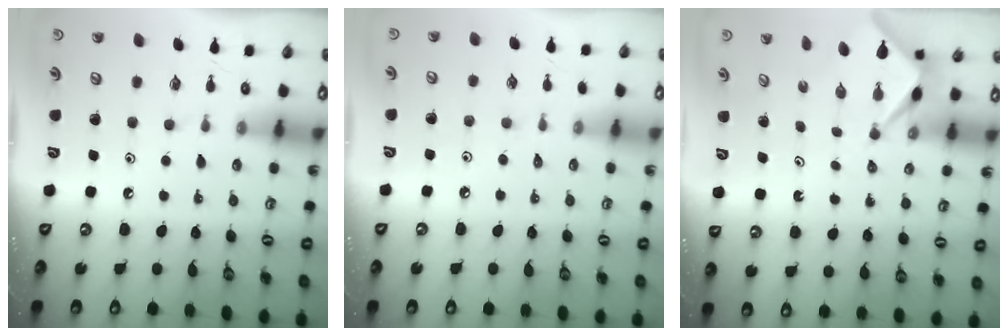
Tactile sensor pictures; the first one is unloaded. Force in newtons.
{"total": 2.3, "press": 2.3, "slide": 0.4}
{"total": 2.7, "press": 2.7, "slide": 0.0}